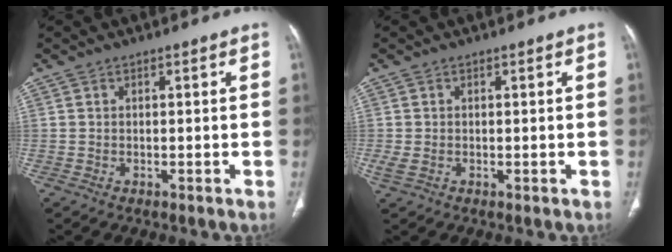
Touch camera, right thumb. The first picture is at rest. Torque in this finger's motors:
{"motor_torque": [2.16, 1.47, -0.21, -0.05, 0.09]}